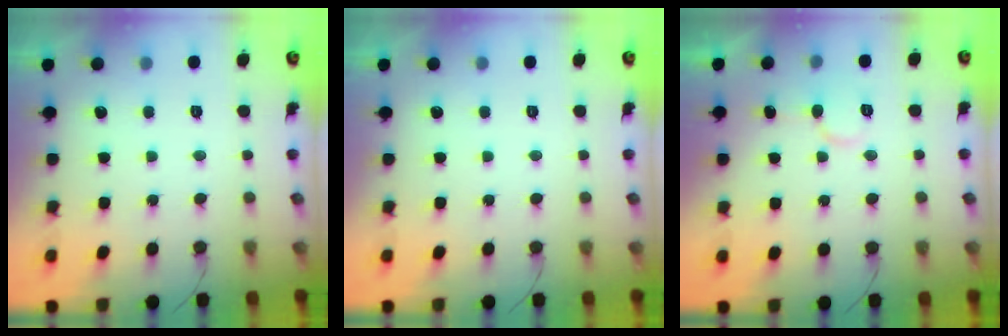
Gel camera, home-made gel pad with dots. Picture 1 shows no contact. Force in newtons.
{"total": 0.0}
{"total": 6.1, "press": 6.1, "slide": 0.2}